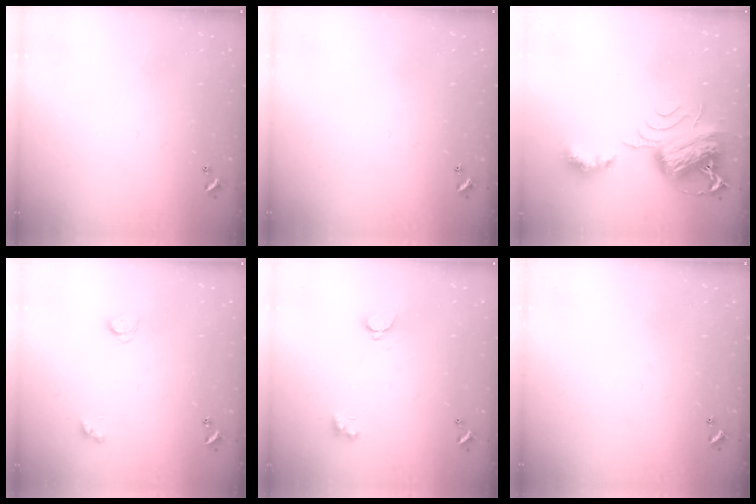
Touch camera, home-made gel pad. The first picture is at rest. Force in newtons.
{"total": 0.0}
{"total": 9.9, "press": 9.8, "slide": 1.3}
{"total": 2.9, "press": 2.9, "slide": 0.3}
{"total": 1.8, "press": 1.8, "slide": 0.3}
{"total": 0.0}